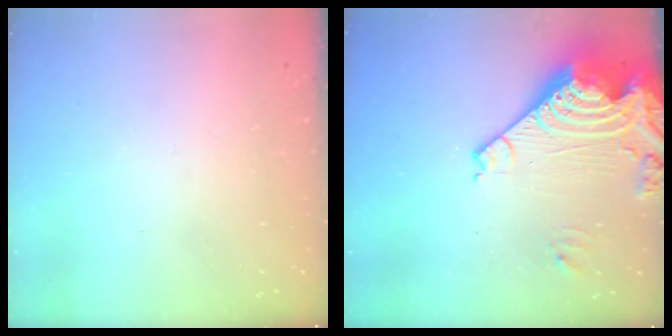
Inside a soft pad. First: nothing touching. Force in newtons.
{"total": 18.3, "press": 18.2, "slide": 2.2}